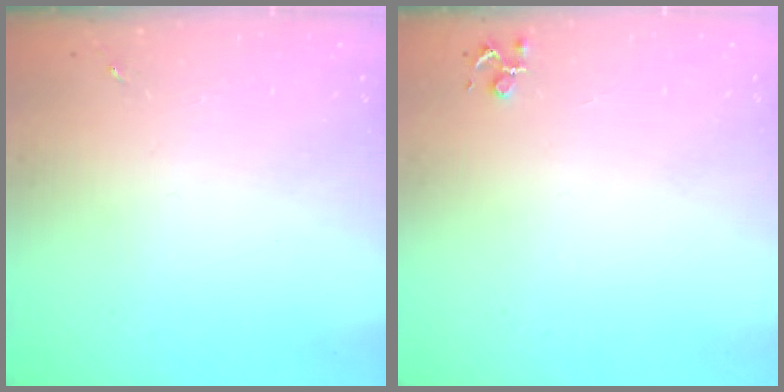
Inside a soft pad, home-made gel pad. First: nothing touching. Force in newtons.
{"total": 3.9, "press": 3.9, "slide": 0.5}